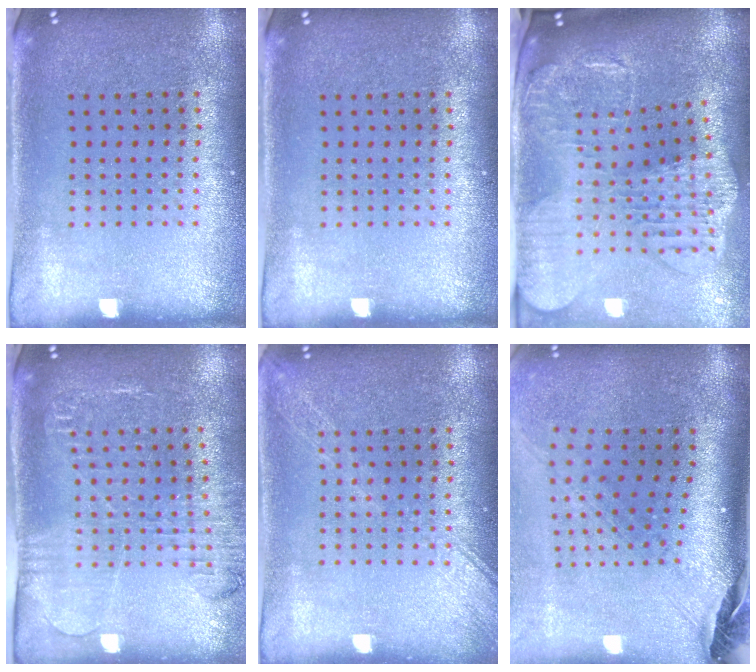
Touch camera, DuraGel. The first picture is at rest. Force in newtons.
{"total": 0.0}
{"total": 3.2, "press": 2.6, "slide": 1.9}
{"total": 1.9, "press": 1.9, "slide": 0.1}
{"total": 2.6, "press": 2.6, "slide": 0.3}
{"total": 2.9, "press": 2.0, "slide": 2.0}